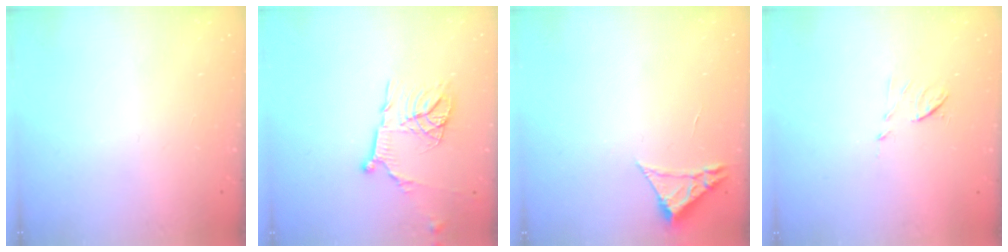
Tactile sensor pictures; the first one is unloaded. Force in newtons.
{"total": 14.7, "press": 14.7, "slide": 1.6}
{"total": 2.3, "press": 2.3, "slide": 0.4}
{"total": 6.0, "press": 5.9, "slide": 0.6}